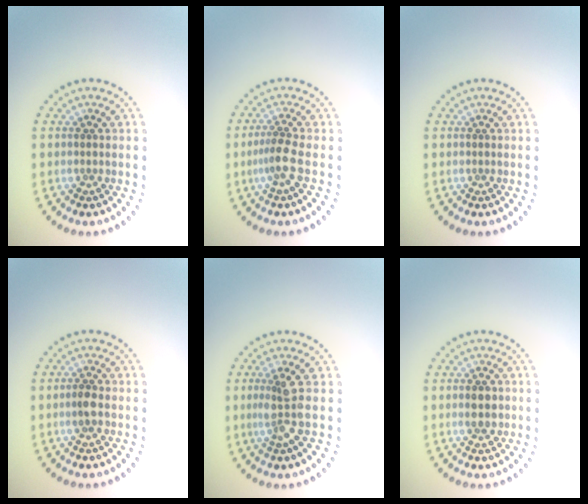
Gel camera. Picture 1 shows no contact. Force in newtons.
{"total": 2.2, "press": 1.7, "slide": 1.4}
{"total": 0.0}
{"total": 1.5, "press": 1.5, "slide": 0.4}
{"total": 3.0, "press": 2.3, "slide": 1.9}
{"total": 2.4, "press": 2.4, "slide": 0.0}